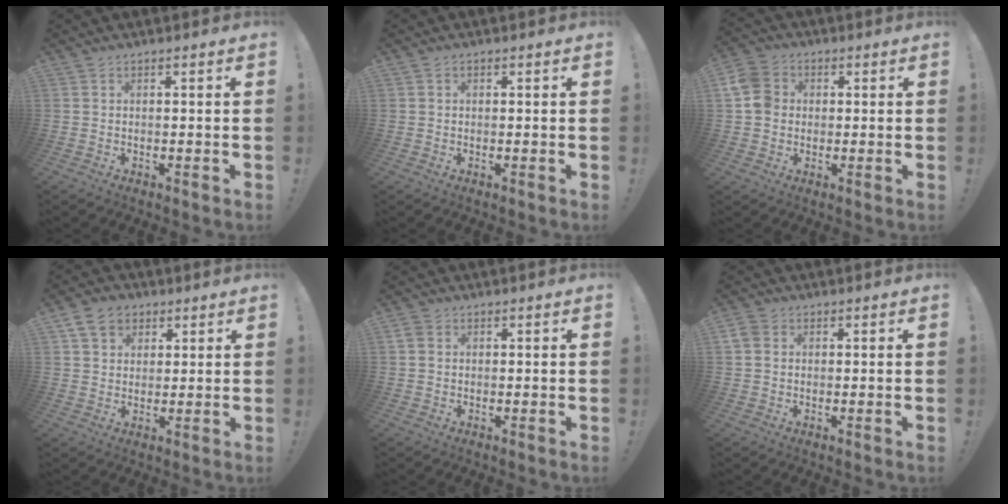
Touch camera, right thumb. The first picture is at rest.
{"total": 0.6, "force": [0.0, 0.6, 0.2], "torque": [0.001, 0.001, -0.001]}
{"total": 8.6, "force": [0.5, 7.5, 4.3], "torque": [-0.072, 0.012, 0.012]}
{"total": 8.8, "force": [4.4, 6.8, 3.5], "torque": [-0.059, -0.010, 0.089]}
{"total": 2.7, "force": [1.0, 2.1, 1.4], "torque": [-0.021, 0.000, 0.020]}
{"total": 4.2, "force": [1.1, 3.4, 2.2], "torque": [-0.044, 0.002, 0.023]}